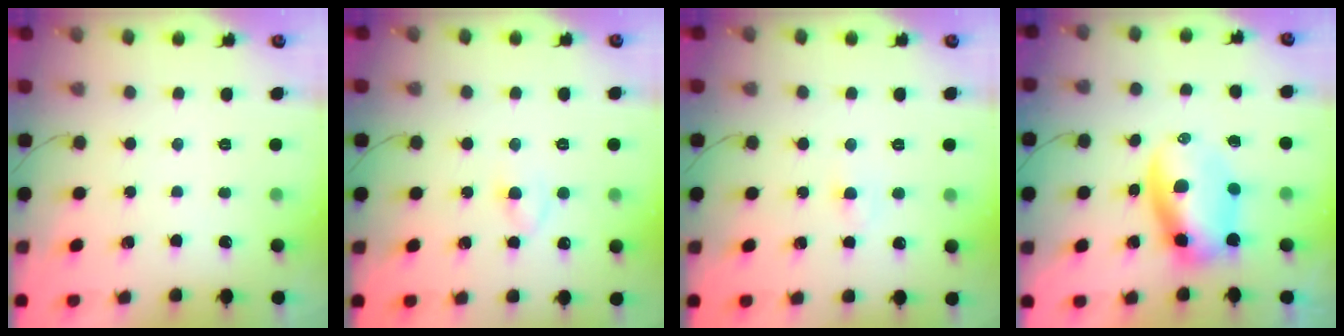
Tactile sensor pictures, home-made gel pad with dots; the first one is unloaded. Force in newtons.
{"total": 2.4, "press": 2.1, "slide": 1.0}
{"total": 2.8, "press": 2.6, "slide": 1.0}
{"total": 8.0, "press": 7.7, "slide": 2.2}